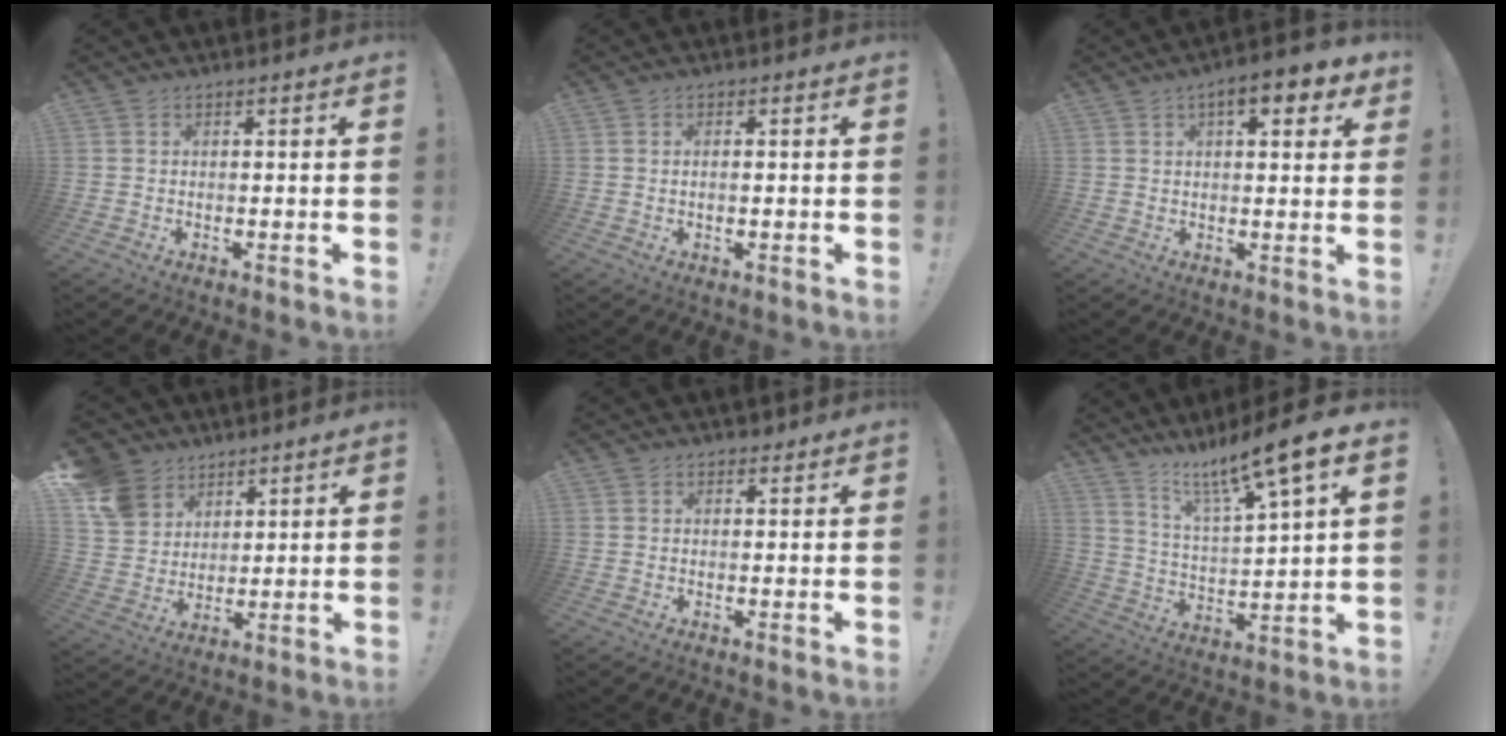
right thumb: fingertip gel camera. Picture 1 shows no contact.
{"total": 1.4, "force": [-0.1, 0.3, 1.3], "torque": [-0.021, -0.002, -0.003]}
{"total": 7.9, "force": [3.9, 2.6, 6.4], "torque": [-0.078, -0.014, 0.059]}
{"total": 10.9, "force": [6.5, 8.2, 3.0], "torque": [-0.054, -0.040, 0.134]}
{"total": 1.1, "force": [0.9, 0.6, 0.2], "torque": [0.012, -0.007, 0.015]}
{"total": 13.1, "force": [10.0, 0.3, 8.4], "torque": [-0.150, -0.073, 0.155]}